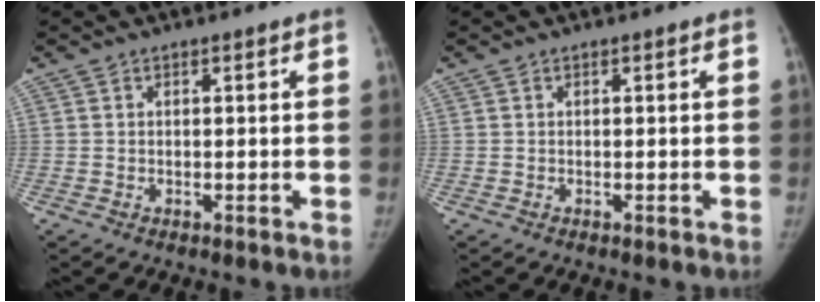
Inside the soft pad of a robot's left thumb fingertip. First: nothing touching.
{"total": 0.0}